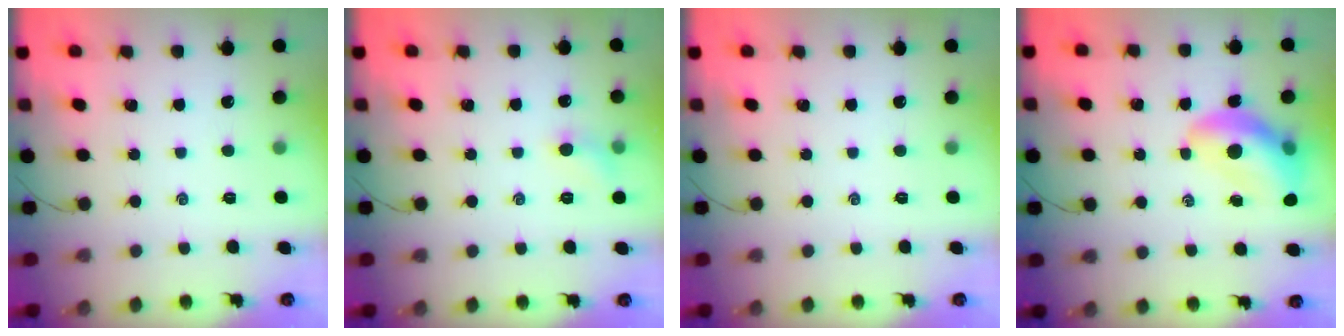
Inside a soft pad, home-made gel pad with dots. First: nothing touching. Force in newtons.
{"total": 6.2, "press": 5.9, "slide": 1.7}
{"total": 0.0}
{"total": 12.3, "press": 11.8, "slide": 3.3}